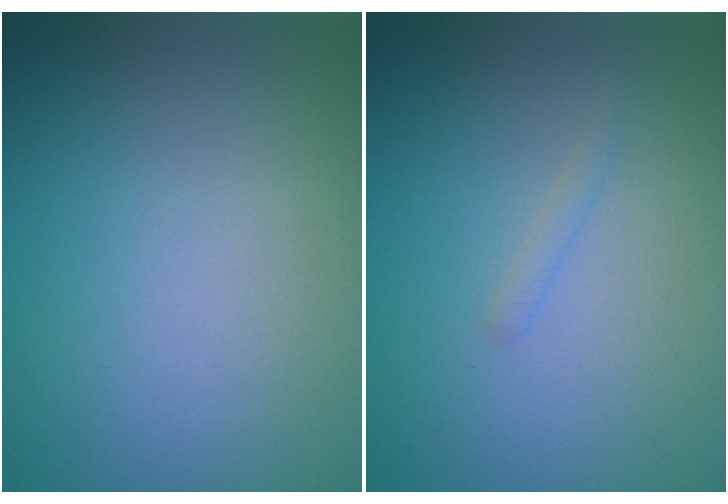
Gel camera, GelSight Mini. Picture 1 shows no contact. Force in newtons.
{"total": 0.6, "press": 0.6, "slide": 0.0}